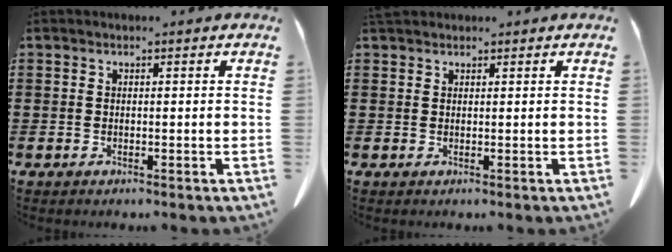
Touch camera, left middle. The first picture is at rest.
{"total": 1.4, "force": [1.3, 0.6, 0.3], "torque": [-0.010, 0.001, 0.026]}